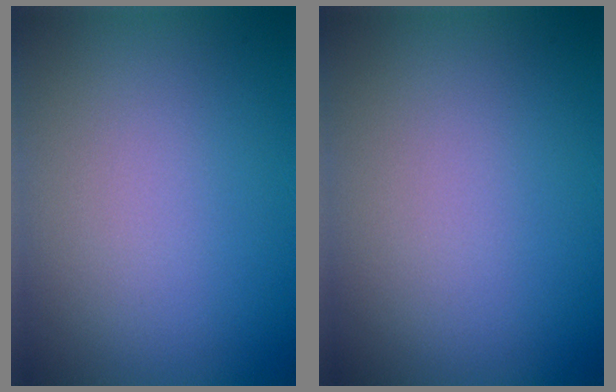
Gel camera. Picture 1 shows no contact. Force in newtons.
{"total": 0.0}